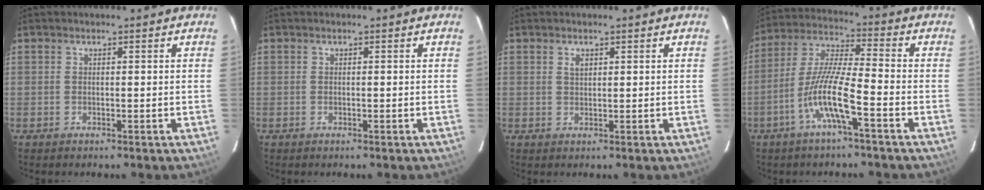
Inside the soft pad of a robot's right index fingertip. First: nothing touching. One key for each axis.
{"total": 0.0}
{"total": 1.4, "fx": 0.7, "fy": 0.9, "fz": 0.9, "tx": -0.015, "ty": 0.003, "tz": 0.012}
{"total": 10.5, "fx": -4.8, "fy": 0.6, "fz": 9.3, "tx": -0.197, "ty": 0.004, "tz": -0.098}